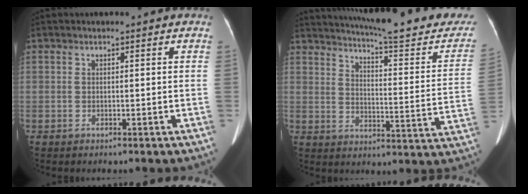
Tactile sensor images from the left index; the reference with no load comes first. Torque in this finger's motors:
{"motor_torque": [0.77, -1.37, 0.08, 0.10]}